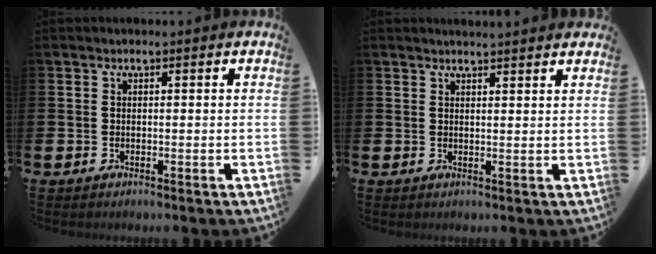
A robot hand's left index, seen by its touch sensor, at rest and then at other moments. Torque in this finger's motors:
{"motor_torque": [0.14, -0.34, 0.06, 0.05]}